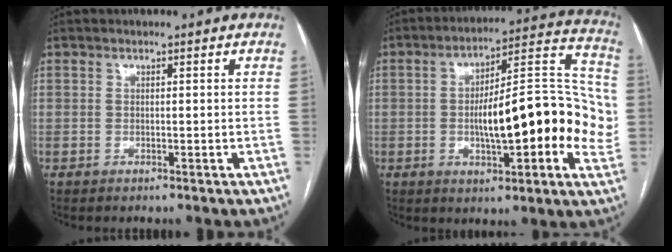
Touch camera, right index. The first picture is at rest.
{"total": 19.9, "force": [-1.7, 5.7, 19.0], "torque": [-0.252, 0.038, -0.024]}